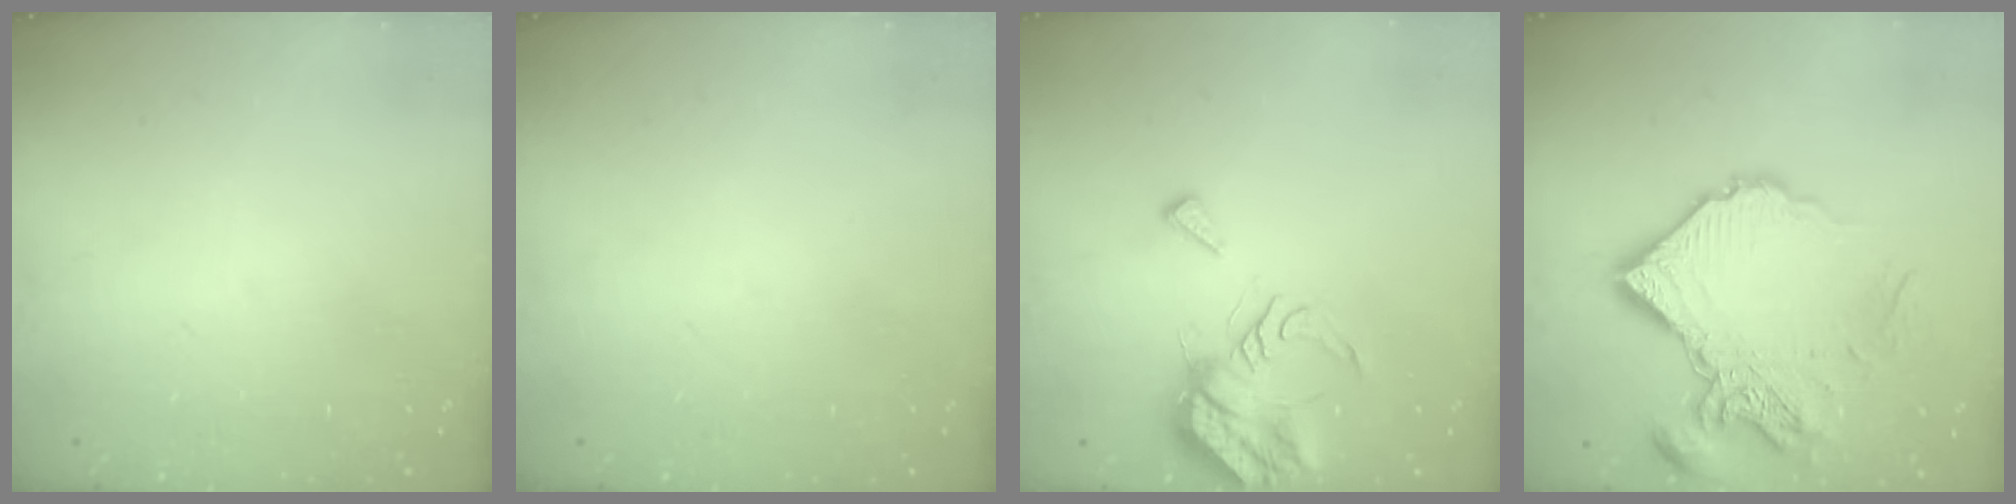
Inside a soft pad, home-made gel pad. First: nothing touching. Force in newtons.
{"total": 0.0}
{"total": 9.2, "press": 9.2, "slide": 0.3}
{"total": 18.2, "press": 18.0, "slide": 2.2}